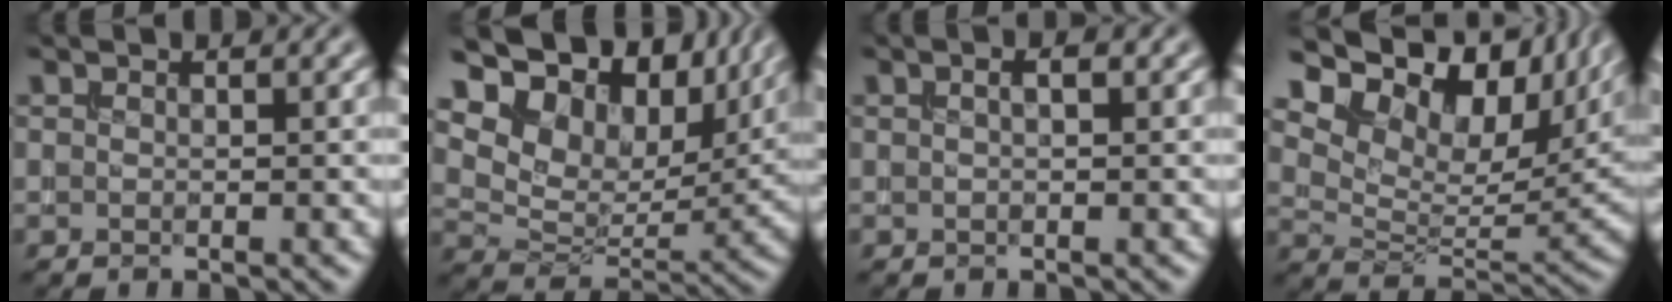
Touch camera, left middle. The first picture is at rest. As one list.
[{"total": 14.8, "force": [9.2, 8.4, 8.0], "torque": [-0.169, 0.034, 0.141]}, {"total": 1.6, "force": [0.7, 0.6, 1.3], "torque": [-0.013, -0.007, 0.006]}, {"total": 16.1, "force": [8.9, 9.0, 9.8], "torque": [-0.188, 0.040, 0.154]}]